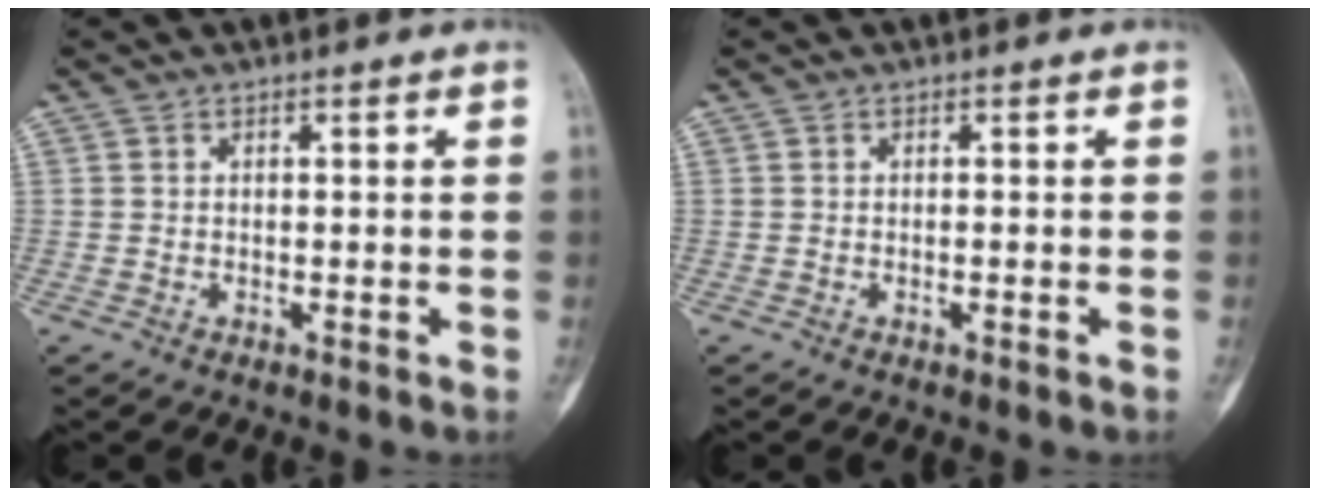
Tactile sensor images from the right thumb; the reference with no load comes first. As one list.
[{"total": 0.0}]